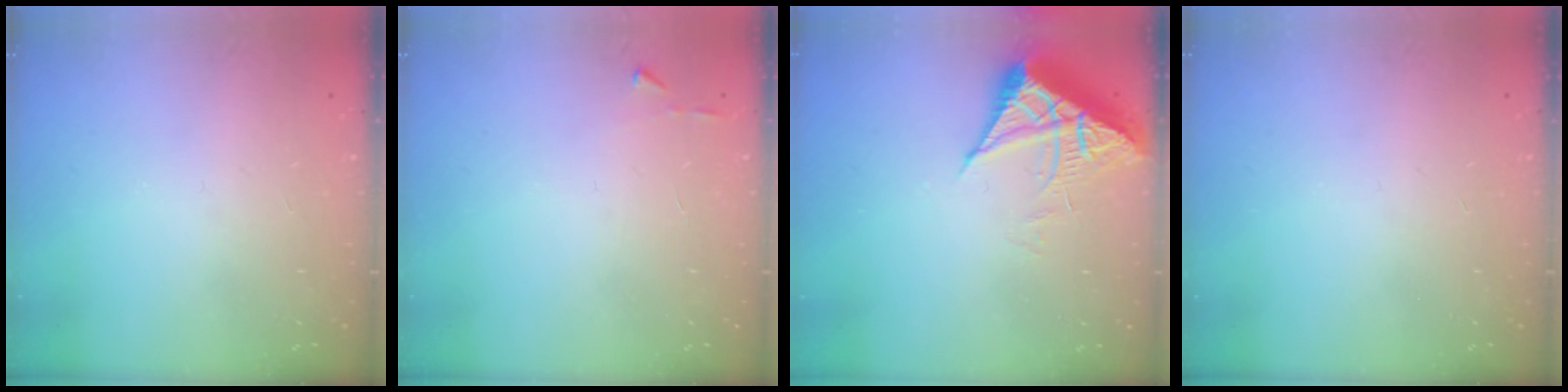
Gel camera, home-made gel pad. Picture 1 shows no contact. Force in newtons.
{"total": 3.2, "press": 3.2, "slide": 0.4}
{"total": 7.0, "press": 7.0, "slide": 0.2}
{"total": 0.0}